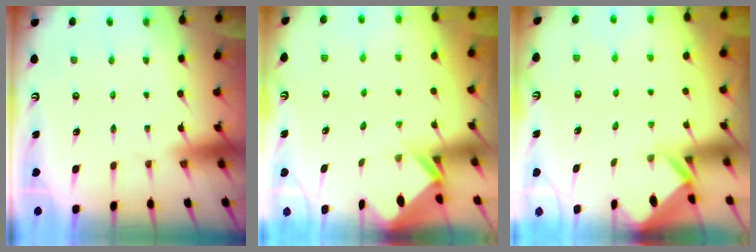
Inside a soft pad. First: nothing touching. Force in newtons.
{"total": 2.6, "press": 2.6, "slide": 0.1}
{"total": 3.0, "press": 3.0, "slide": 0.2}